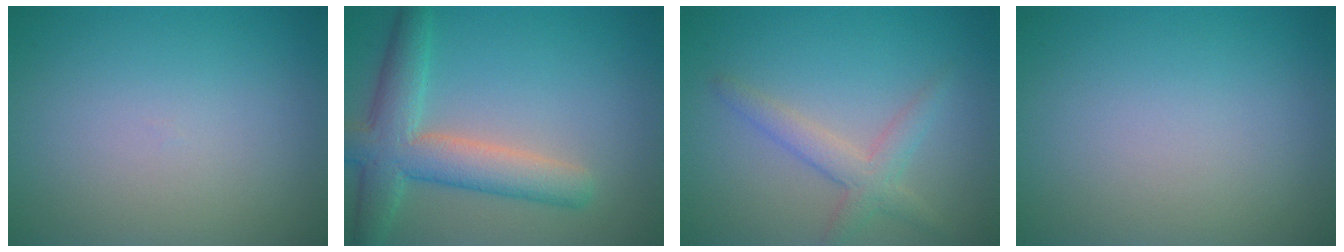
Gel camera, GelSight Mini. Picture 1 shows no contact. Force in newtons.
{"total": 6.2, "press": 6.2, "slide": 0.3}
{"total": 2.8, "press": 2.8, "slide": 0.2}
{"total": 0.0}